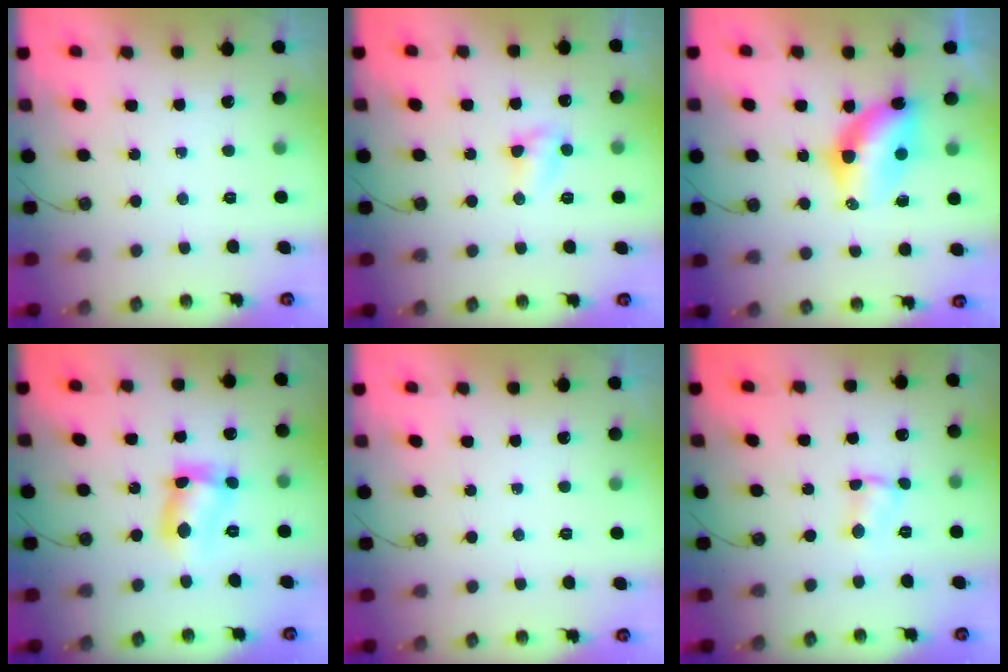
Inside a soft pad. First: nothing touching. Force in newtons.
{"total": 4.7, "press": 4.7, "slide": 0.6}
{"total": 8.6, "press": 8.5, "slide": 1.0}
{"total": 10.7, "press": 10.7, "slide": 0.6}
{"total": 0.0}
{"total": 1.8, "press": 1.8, "slide": 0.3}